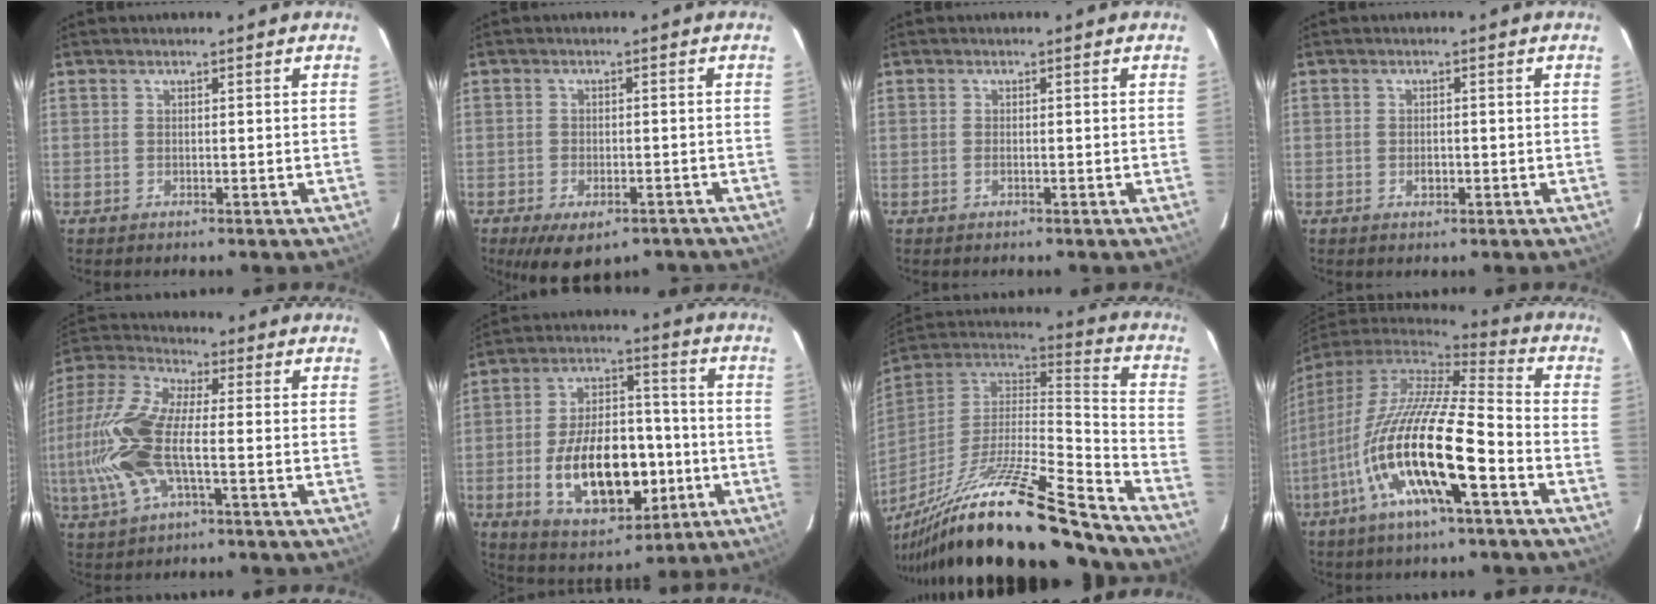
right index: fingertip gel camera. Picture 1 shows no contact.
{"total": 10.2, "force": [-7.1, 4.5, 5.8], "torque": [-0.116, -0.022, -0.096]}
{"total": 0.8, "force": [-0.3, 0.4, 0.6], "torque": [-0.015, -0.001, -0.007]}
{"total": 1.7, "force": [-0.5, 1.3, 0.9], "torque": [-0.015, 0.001, -0.008]}
{"total": 16.9, "force": [-2.8, 6.1, 15.5], "torque": [-0.340, 0.000, -0.060]}
{"total": 19.0, "force": [-4.7, 10.7, 15.0], "torque": [-0.283, 0.013, -0.053]}
{"total": 30.9, "force": [-22.6, 4.2, 20.6], "torque": [-0.336, -0.055, -0.366]}
{"total": 20.9, "force": [-8.4, 4.0, 18.7], "torque": [-0.339, -0.044, -0.163]}